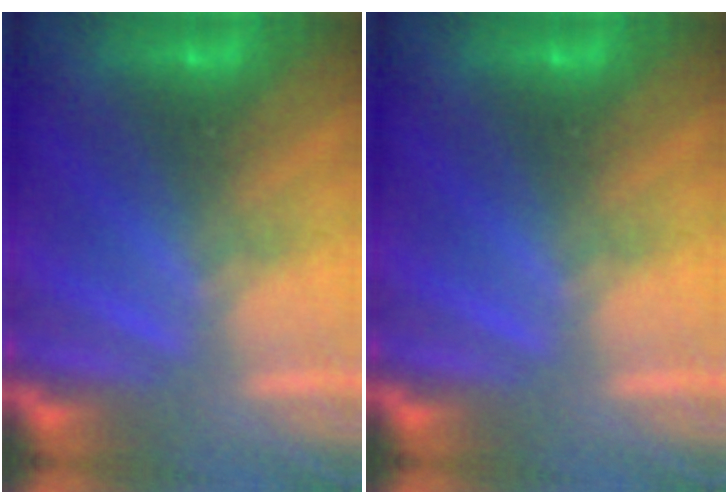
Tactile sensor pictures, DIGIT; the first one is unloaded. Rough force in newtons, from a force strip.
{"total": 0.0}